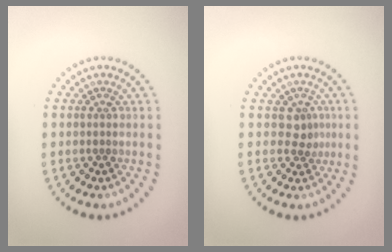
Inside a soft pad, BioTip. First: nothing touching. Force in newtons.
{"total": 1.7, "press": 1.2, "slide": 1.1}